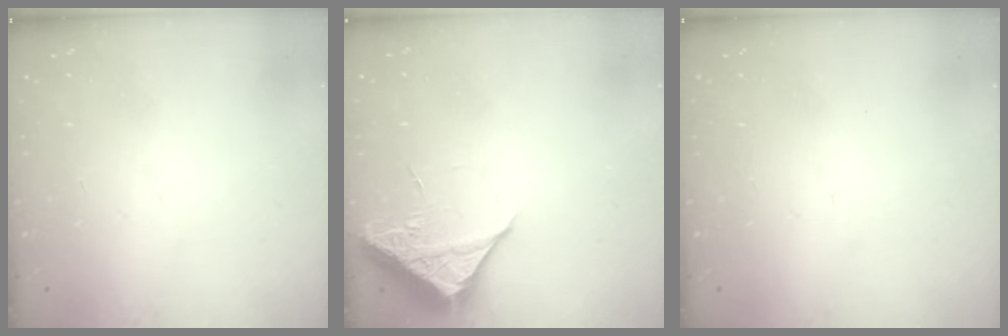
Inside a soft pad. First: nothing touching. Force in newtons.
{"total": 6.4, "press": 6.4, "slide": 0.4}
{"total": 0.0}